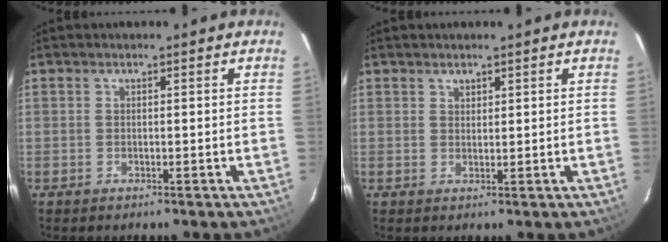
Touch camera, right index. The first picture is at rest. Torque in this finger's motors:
{"motor_torque": [-0.17, 0.22, -0.03, 0.00]}